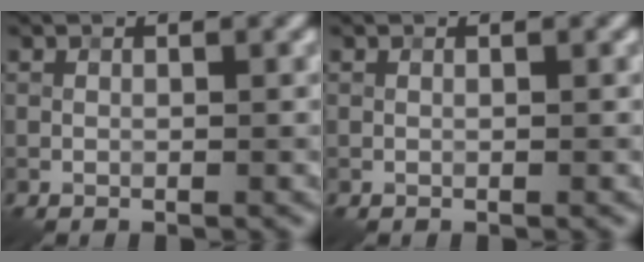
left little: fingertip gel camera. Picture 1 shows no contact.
{"total": 0.0}